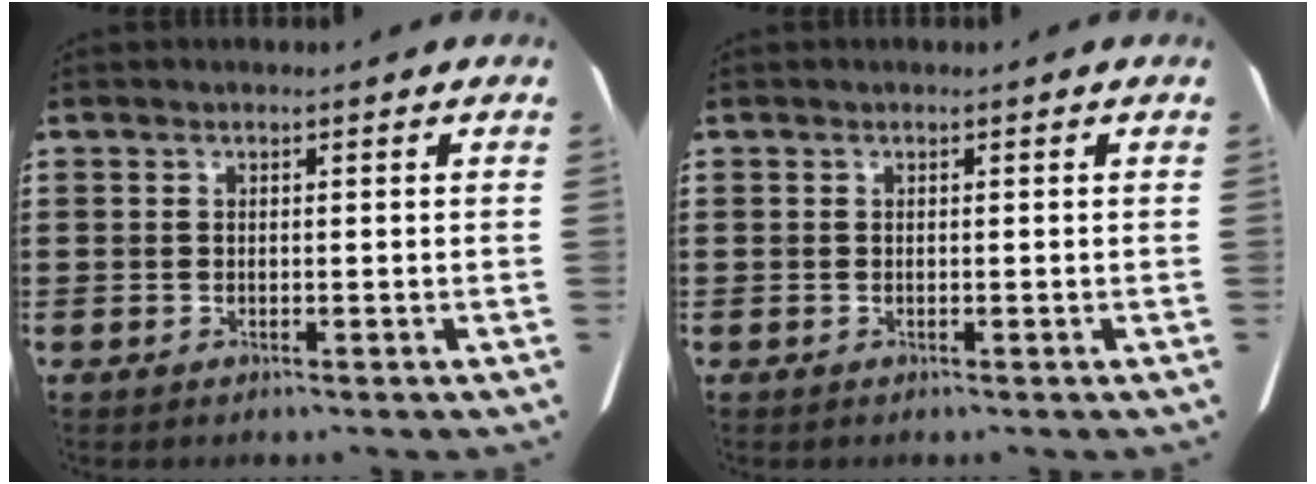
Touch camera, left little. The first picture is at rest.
{"total": 0.0}